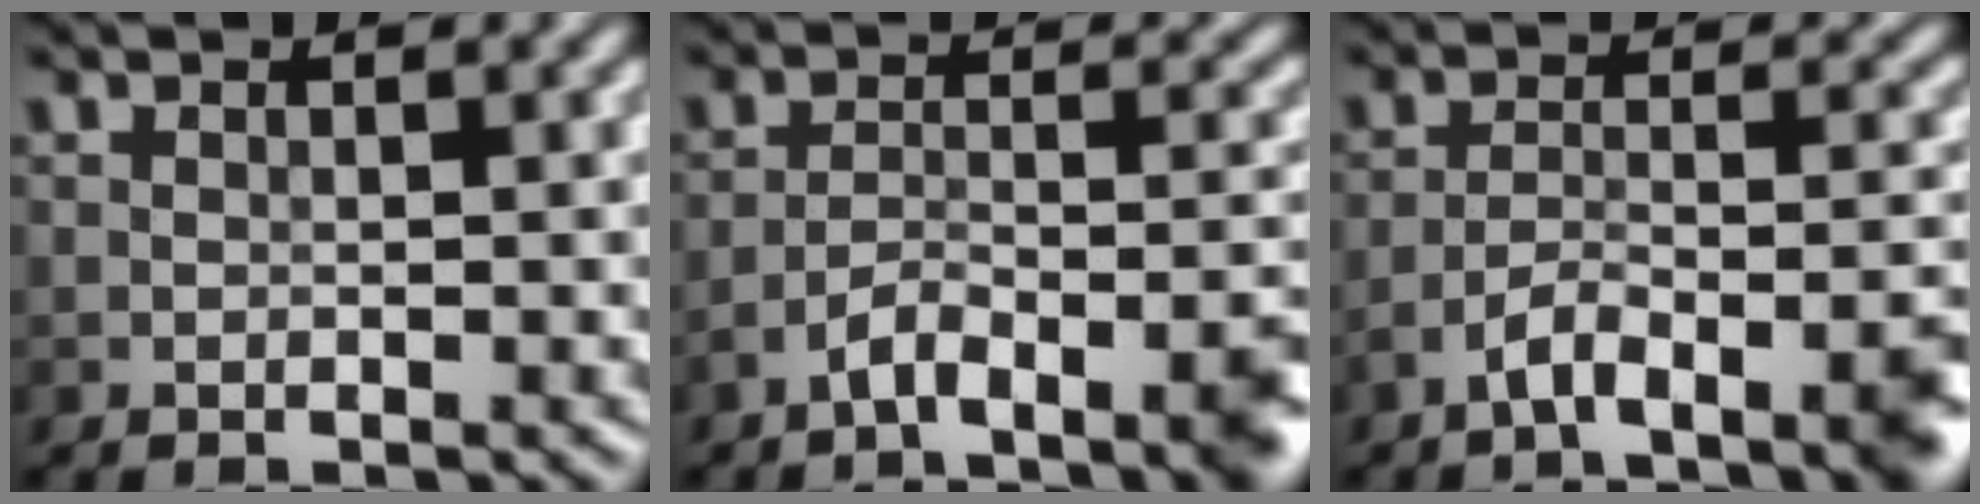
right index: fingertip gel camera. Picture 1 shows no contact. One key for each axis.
{"total": 5.0, "fx": -3.7, "fy": 1.1, "fz": 3.2, "tx": -0.054, "ty": 0.003, "tz": -0.066}
{"total": 5.5, "fx": -4.0, "fy": 1.2, "fz": 3.7, "tx": -0.059, "ty": 0.002, "tz": -0.069}